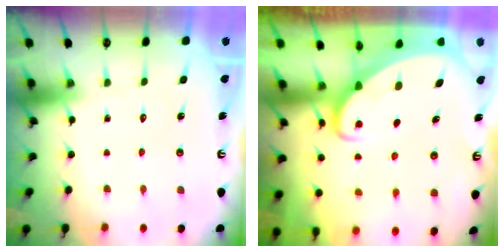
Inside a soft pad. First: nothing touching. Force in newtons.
{"total": 2.5, "press": 2.5, "slide": 0.2}